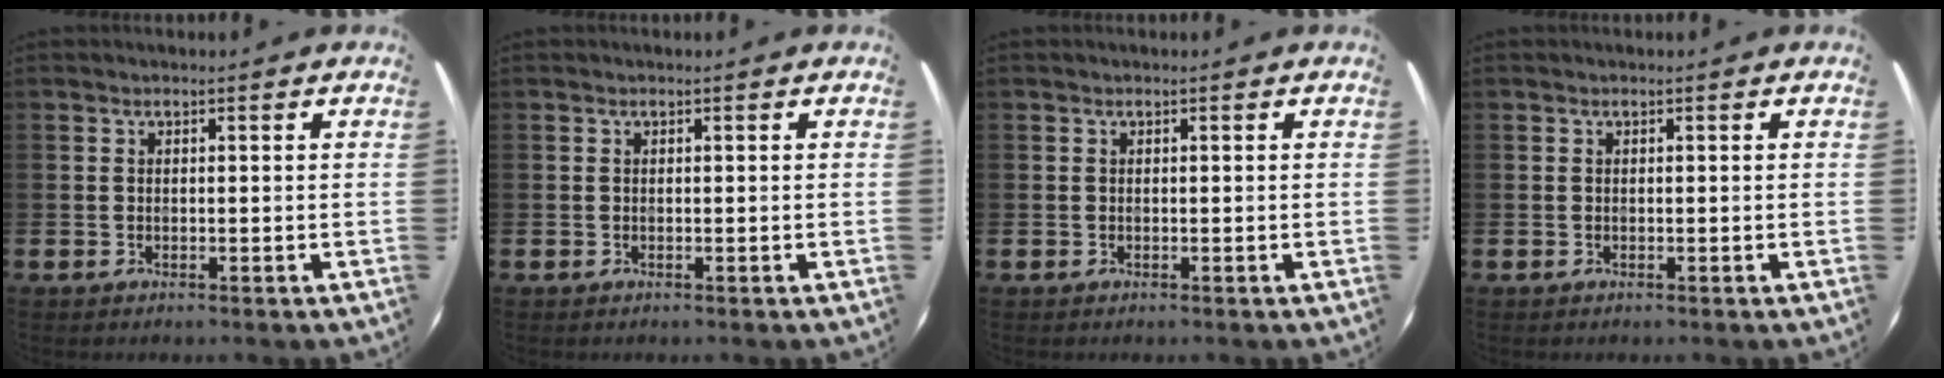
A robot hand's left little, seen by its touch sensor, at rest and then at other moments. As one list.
[{"total": 0.0}, {"total": 0.0}, {"total": 0.0}]